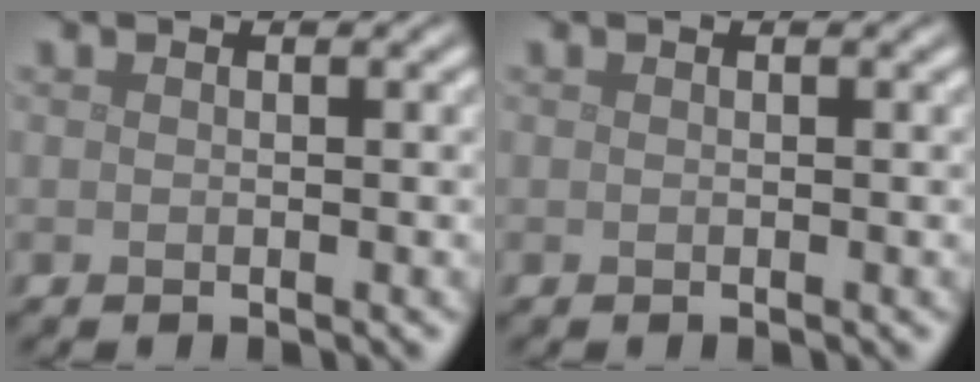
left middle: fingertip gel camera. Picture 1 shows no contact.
{"total": 0.0}